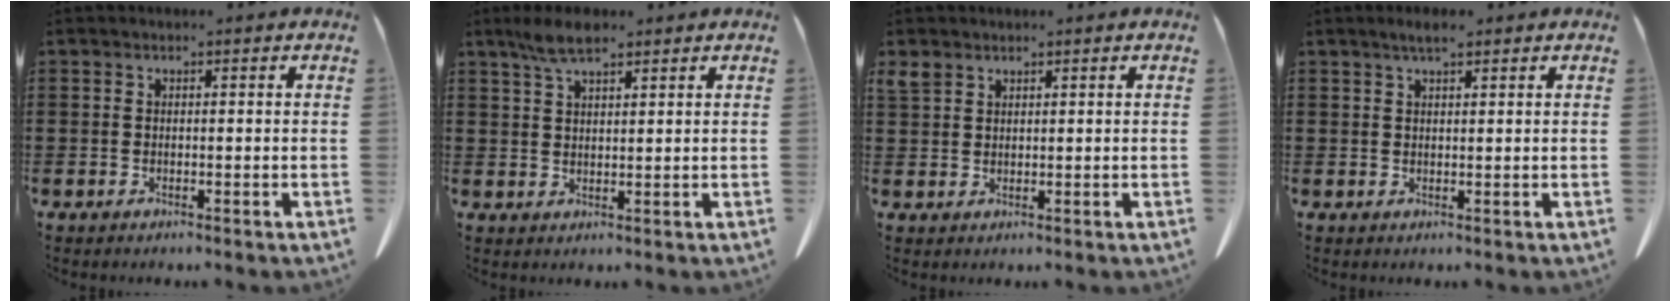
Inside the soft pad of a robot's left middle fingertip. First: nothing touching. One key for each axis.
{"total": 4.9, "fx": 3.1, "fy": 1.4, "fz": 3.4, "tx": -0.074, "ty": 0.004, "tz": 0.057}
{"total": 2.1, "fx": 1.7, "fy": 1.1, "fz": 0.8, "tx": -0.021, "ty": 0.003, "tz": 0.033}
{"total": 2.4, "fx": 1.7, "fy": 0.4, "fz": 1.6, "tx": -0.034, "ty": 0.003, "tz": 0.029}